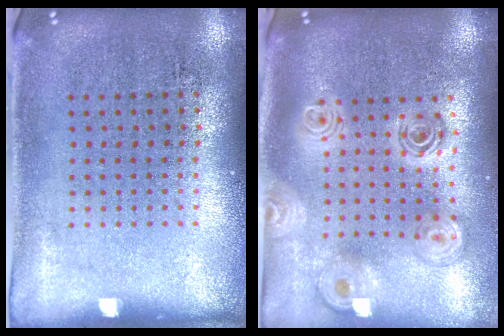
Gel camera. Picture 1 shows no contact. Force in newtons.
{"total": 2.3, "press": 1.8, "slide": 1.4}